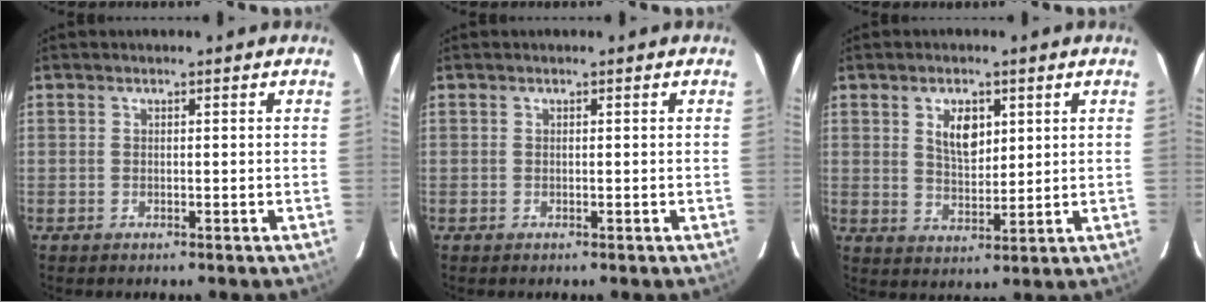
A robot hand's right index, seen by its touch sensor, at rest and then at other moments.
{"total": 0.0}
{"total": 5.6, "force": [2.0, 2.8, 4.4], "torque": [-0.075, 0.003, 0.038]}